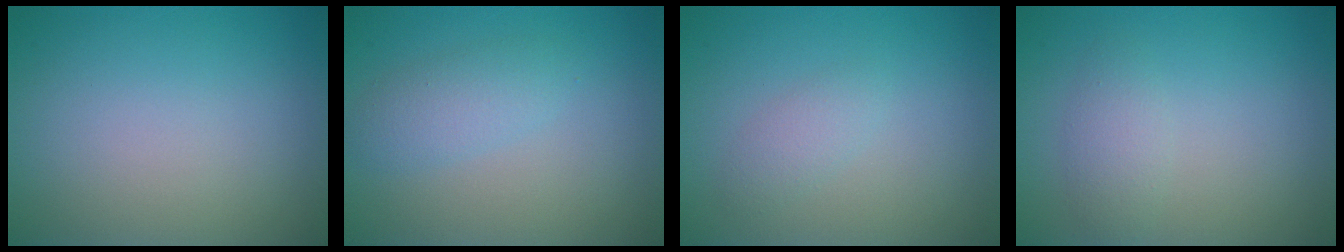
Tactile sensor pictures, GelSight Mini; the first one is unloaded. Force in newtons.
{"total": 2.2, "press": 2.2, "slide": 0.1}
{"total": 1.4, "press": 1.4, "slide": 0.1}
{"total": 1.8, "press": 1.8, "slide": 0.1}